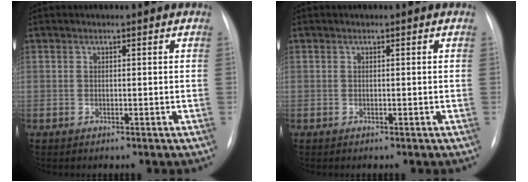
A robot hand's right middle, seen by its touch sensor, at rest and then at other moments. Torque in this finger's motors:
{"motor_torque": [0.00, 0.00, 0.00, 0.00]}